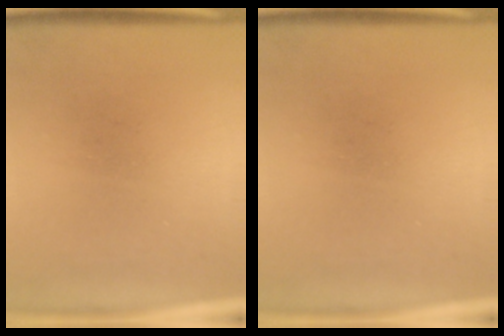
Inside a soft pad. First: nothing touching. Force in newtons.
{"total": 0.0}